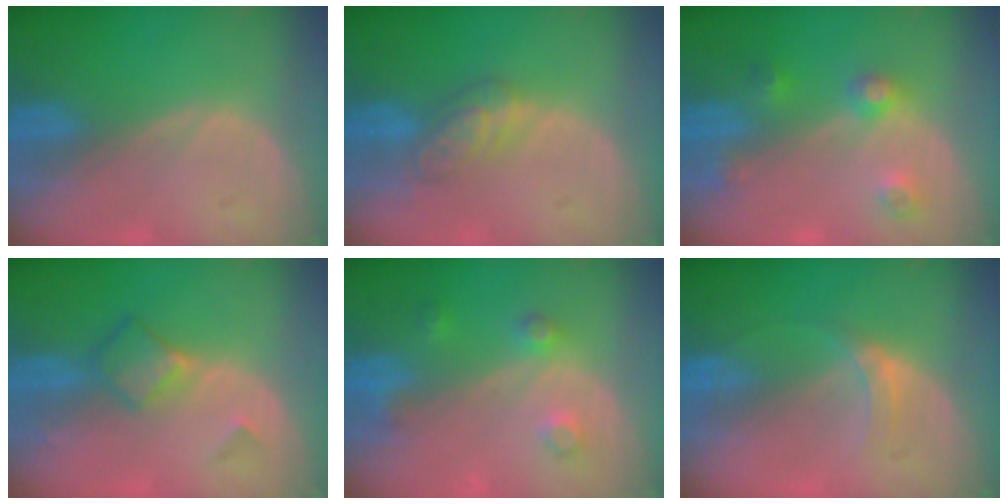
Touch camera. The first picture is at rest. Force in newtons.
{"total": 5.2, "press": 5.1, "slide": 1.0}
{"total": 4.4, "press": 3.9, "slide": 2.1}
{"total": 5.0, "press": 4.4, "slide": 2.4}
{"total": 3.8, "press": 3.5, "slide": 1.6}
{"total": 3.2, "press": 2.8, "slide": 1.6}